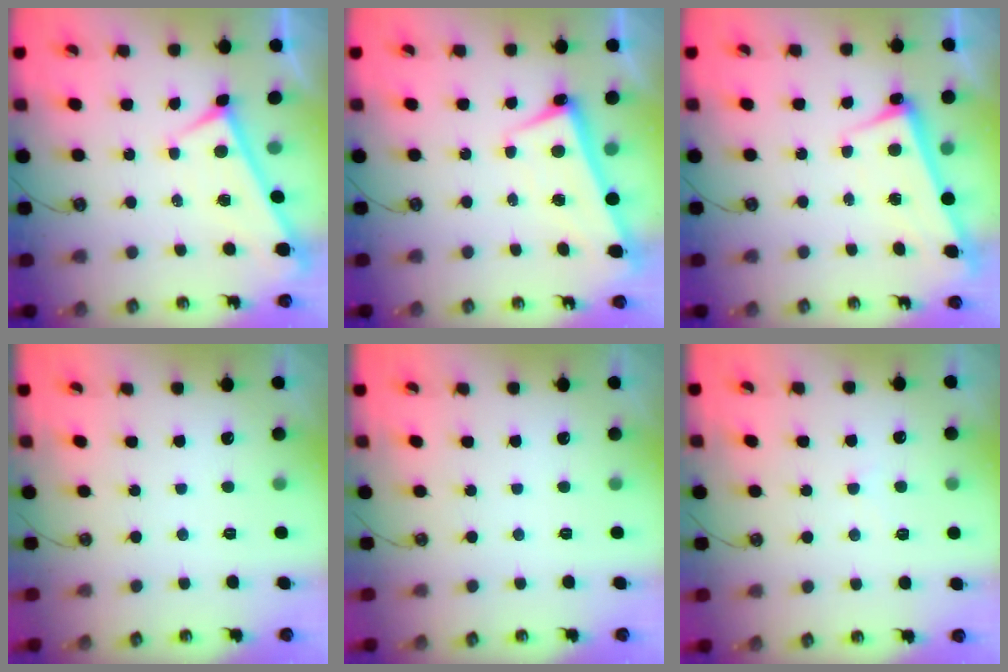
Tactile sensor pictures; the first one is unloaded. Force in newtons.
{"total": 2.6, "press": 2.5, "slide": 0.6}
{"total": 2.6, "press": 2.4, "slide": 0.9}
{"total": 0.0}
{"total": 0.0}
{"total": 0.8, "press": 0.6, "slide": 0.6}